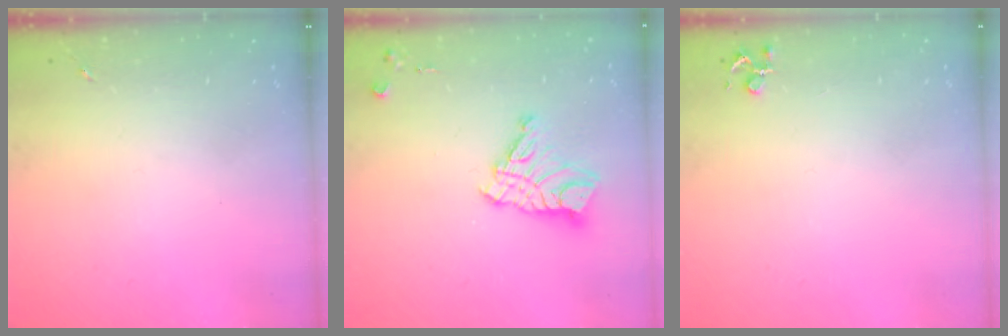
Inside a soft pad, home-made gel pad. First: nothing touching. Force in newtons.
{"total": 11.6, "press": 11.6, "slide": 1.0}
{"total": 3.9, "press": 3.9, "slide": 0.5}